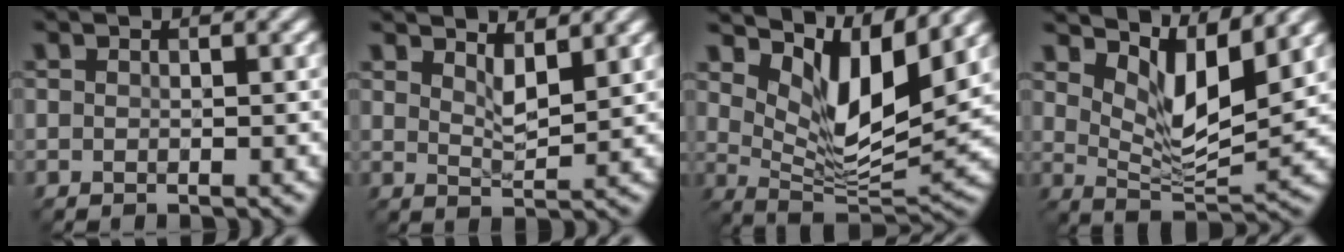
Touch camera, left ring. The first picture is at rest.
{"total": 2.1, "force": [1.8, 0.3, 1.2], "torque": [-0.024, -0.004, 0.033]}
{"total": 7.6, "force": [4.1, 2.7, 5.8], "torque": [-0.108, -0.015, 0.072]}
{"total": 5.6, "force": [3.4, 1.9, 4.0], "torque": [-0.079, -0.013, 0.060]}